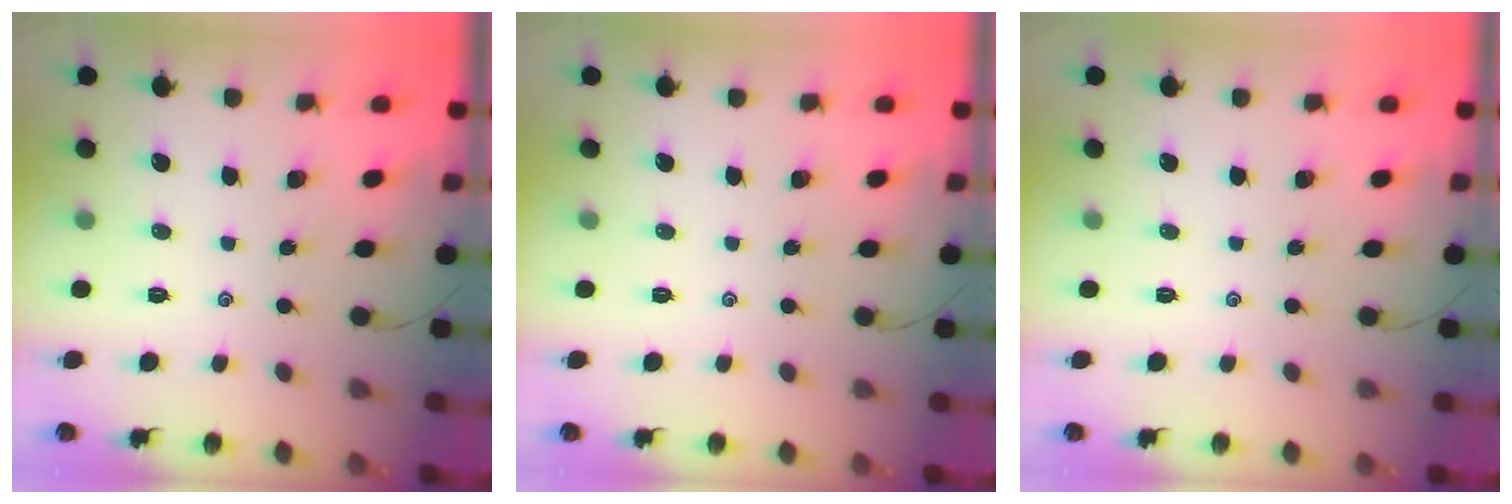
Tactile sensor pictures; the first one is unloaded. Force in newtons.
{"total": 0.0}
{"total": 0.0}